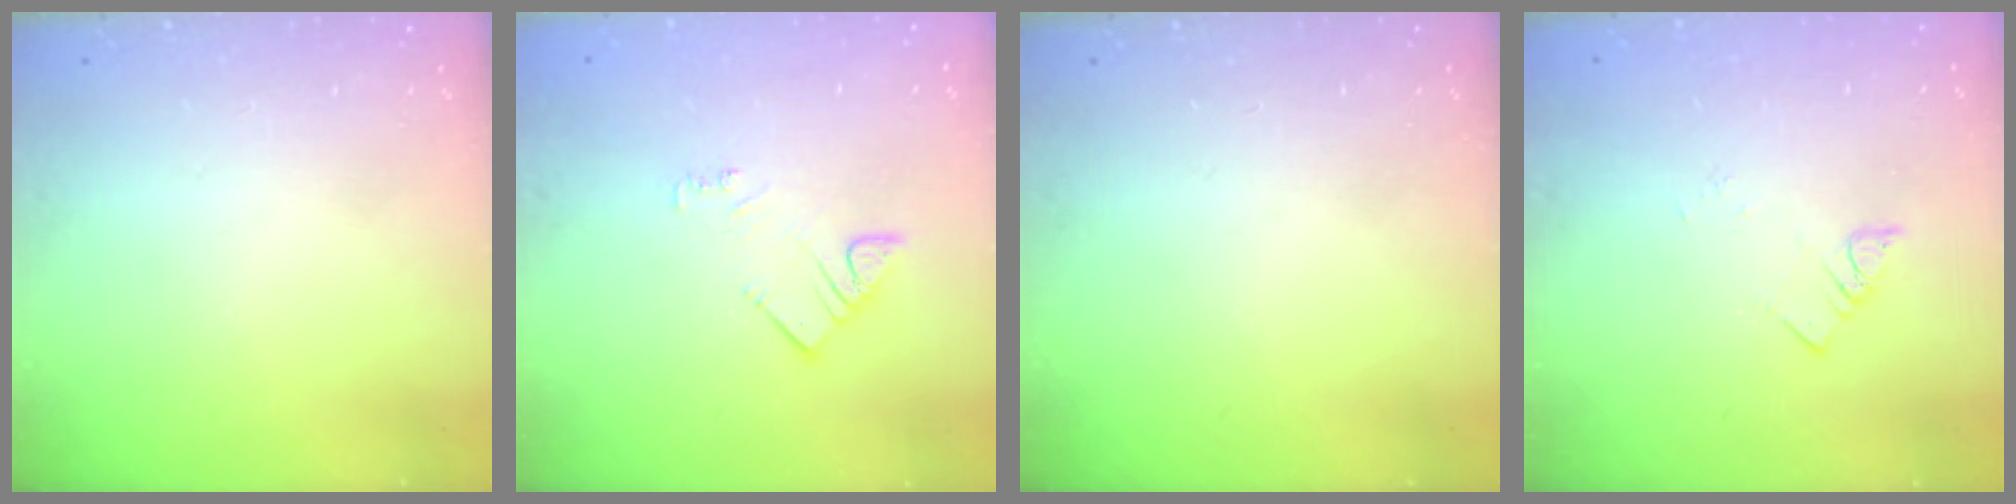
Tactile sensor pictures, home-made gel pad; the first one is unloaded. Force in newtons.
{"total": 3.1, "press": 3.0, "slide": 0.4}
{"total": 0.0}
{"total": 1.9, "press": 1.9, "slide": 0.1}